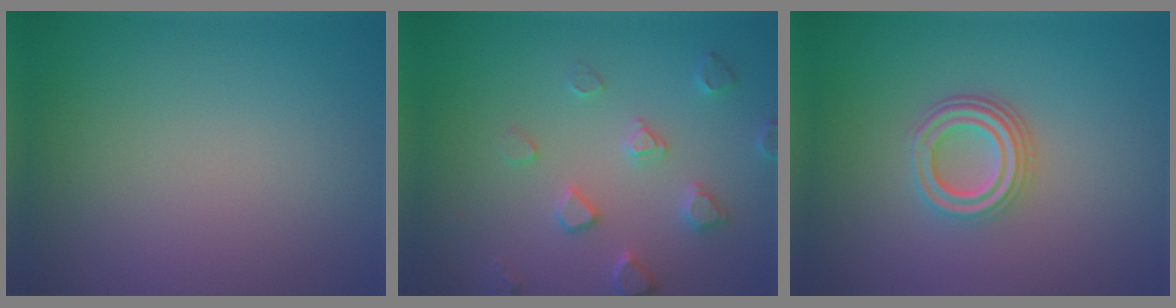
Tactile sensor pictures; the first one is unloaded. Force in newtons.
{"total": 3.2, "press": 3.2, "slide": 0.8}
{"total": 3.9, "press": 3.0, "slide": 2.5}